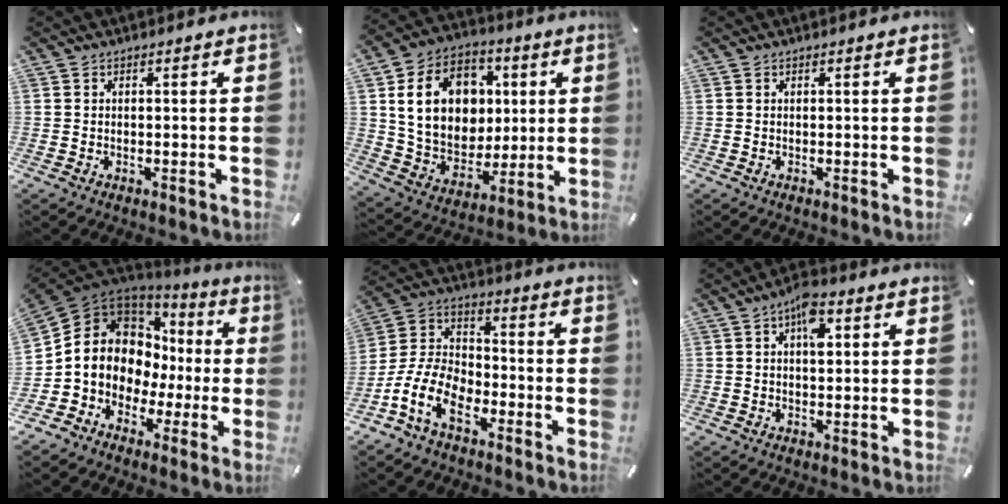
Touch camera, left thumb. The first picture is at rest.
{"total": 17.7, "force": [4.1, 14.6, 9.2], "torque": [-0.160, 0.000, 0.085]}
{"total": 0.0}
{"total": 9.8, "force": [-0.4, 9.3, 3.2], "torque": [-0.089, -0.028, -0.005]}
{"total": 12.9, "force": [-7.8, 7.5, 7.1], "torque": [-0.166, 0.027, -0.153]}
{"total": 6.7, "force": [2.2, 3.4, 5.3], "torque": [-0.077, -0.001, 0.032]}